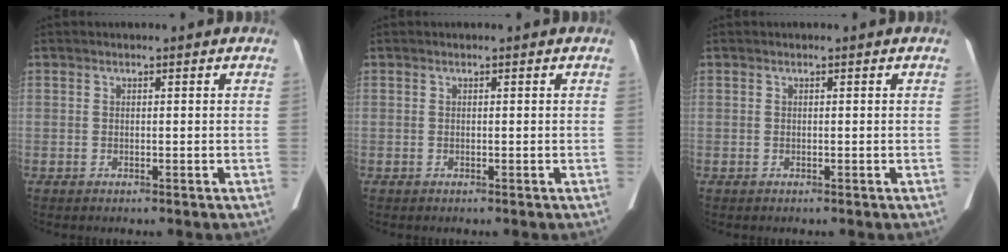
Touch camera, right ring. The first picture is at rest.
{"total": 0.0}
{"total": 0.0}